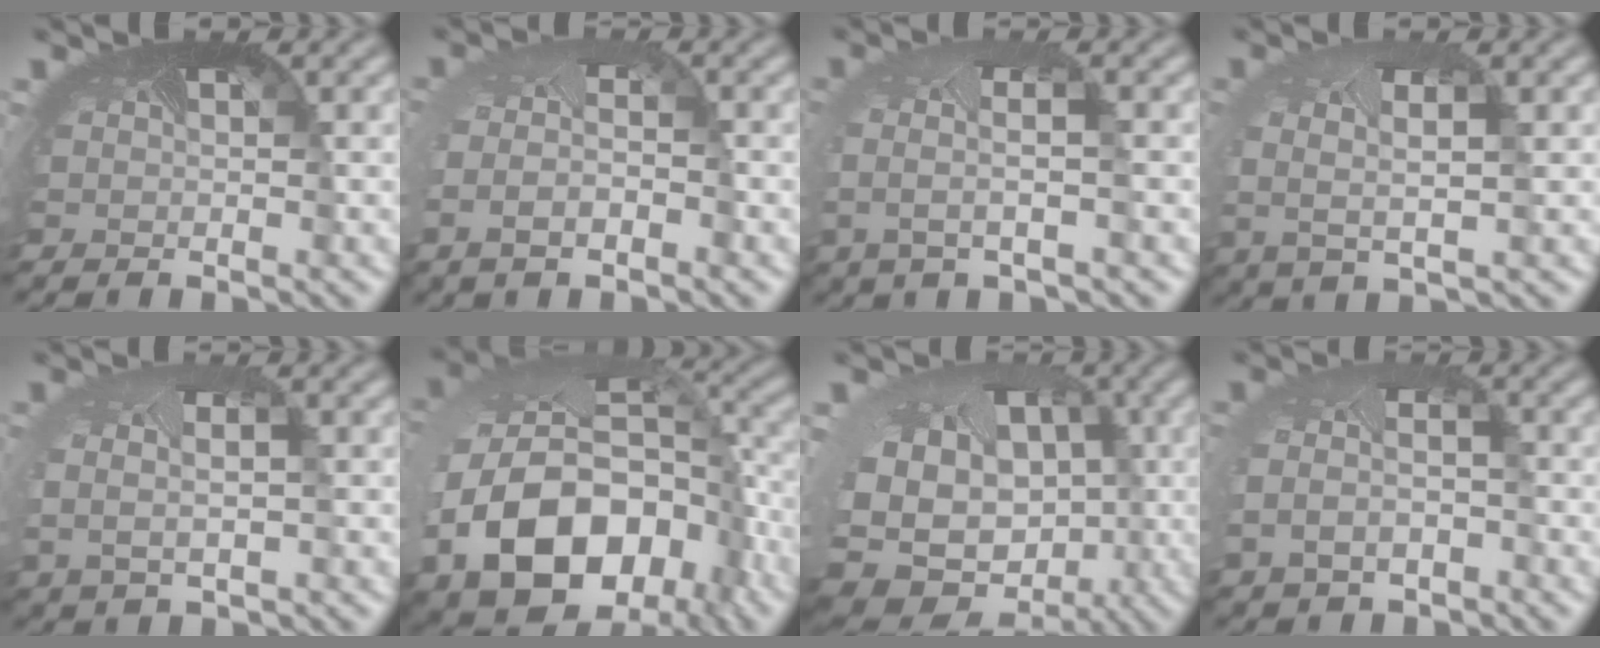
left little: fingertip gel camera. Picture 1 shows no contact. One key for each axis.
{"total": 3.4, "fx": -1.2, "fy": 1.5, "fz": 2.8, "tx": -0.061, "ty": -0.014, "tz": -0.021}
{"total": 2.5, "fx": -0.2, "fy": 0.3, "fz": 2.4, "tx": -0.055, "ty": -0.001, "tz": -0.009}
{"total": 3.0, "fx": 0.1, "fy": 1.2, "fz": 2.7, "tx": -0.074, "ty": -0.007, "tz": -0.001}
{"total": 3.5, "fx": -0.1, "fy": 2.3, "fz": 2.7, "tx": -0.054, "ty": -0.005, "tz": 0.015}
{"total": 15.0, "fx": -5.5, "fy": 10.3, "fz": 9.4, "tx": -0.205, "ty": -0.047, "tz": -0.075}
{"total": 16.2, "fx": -2.1, "fy": 12.9, "fz": 9.5, "tx": -0.201, "ty": -0.035, "tz": -0.023}
{"total": 4.7, "fx": -1.4, "fy": 3.1, "fz": 3.2, "tx": -0.082, "ty": -0.029, "tz": -0.017}